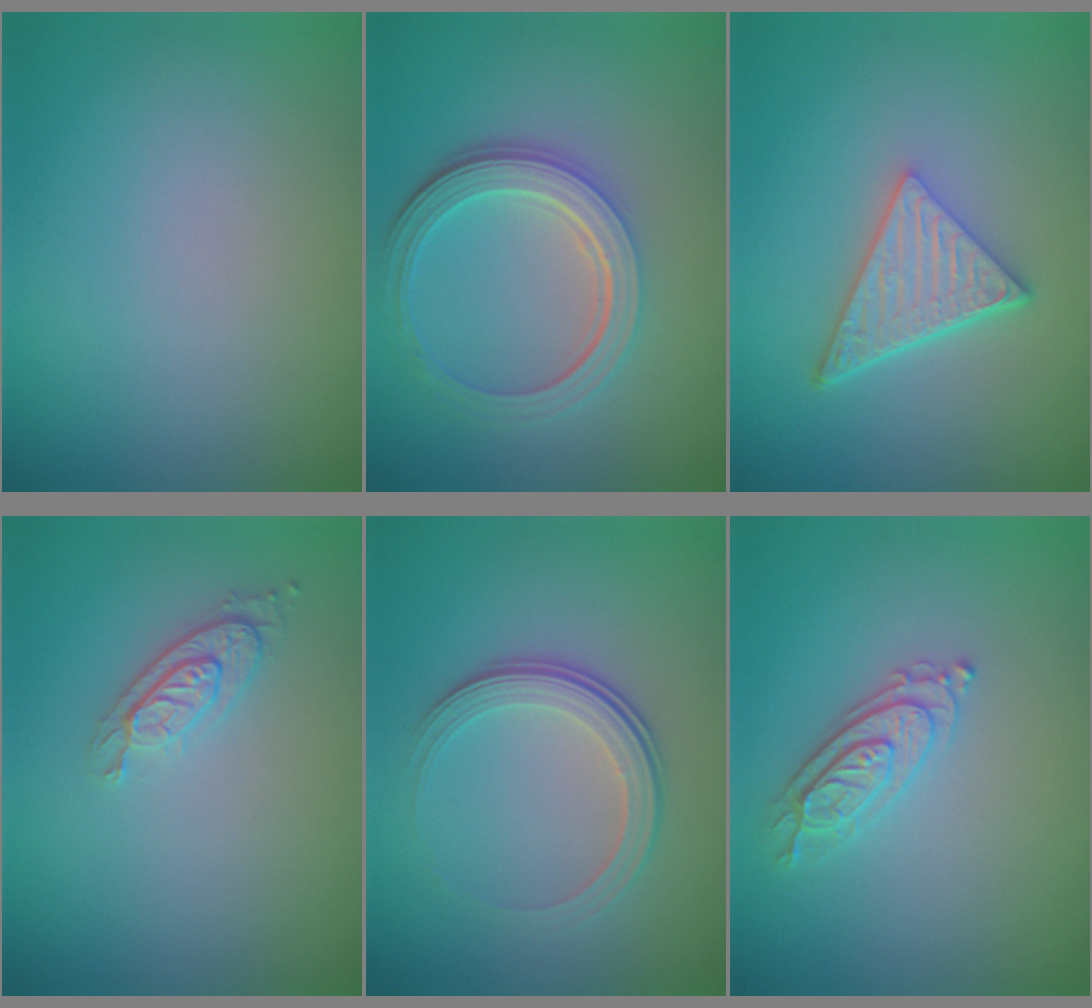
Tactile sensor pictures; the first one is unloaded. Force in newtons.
{"total": 5.2, "press": 3.8, "slide": 3.5}
{"total": 4.9, "press": 3.4, "slide": 3.5}
{"total": 2.0, "press": 1.8, "slide": 0.9}
{"total": 3.6, "press": 2.5, "slide": 2.6}
{"total": 2.4, "press": 2.3, "slide": 0.7}